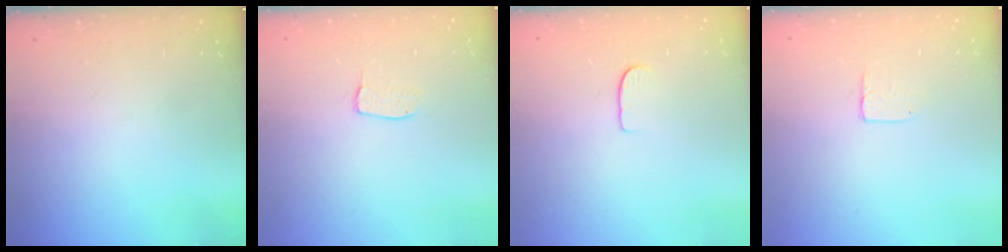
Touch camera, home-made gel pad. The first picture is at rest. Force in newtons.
{"total": 4.2, "press": 4.2, "slide": 0.2}
{"total": 6.1, "press": 6.1, "slide": 0.5}
{"total": 3.8, "press": 3.8, "slide": 0.3}